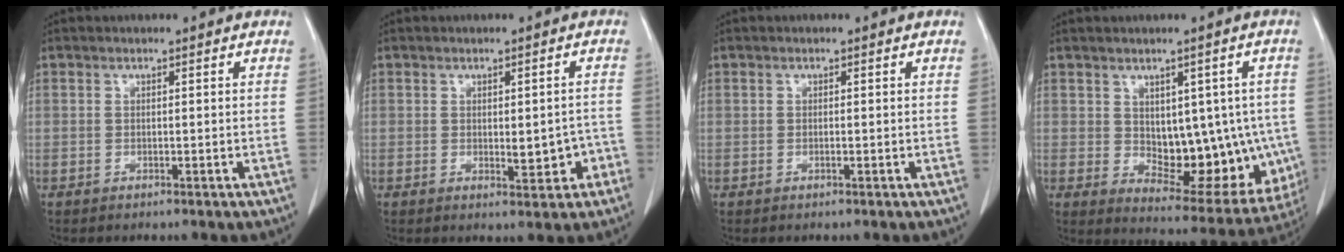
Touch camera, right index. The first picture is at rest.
{"total": 4.2, "force": [-1.2, 1.9, 3.6], "torque": [-0.040, 0.005, -0.008]}
{"total": 0.0}
{"total": 14.8, "force": [-0.6, 8.0, 12.4], "torque": [-0.150, 0.005, 0.018]}